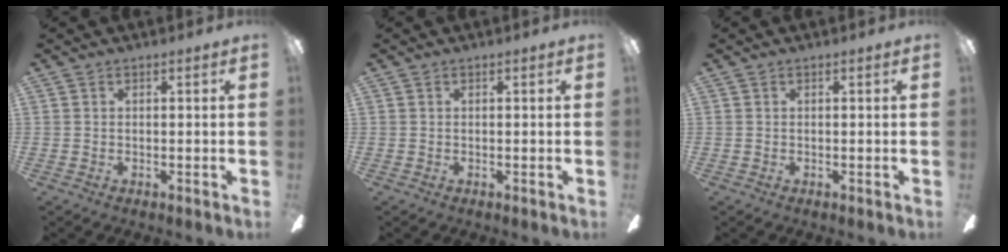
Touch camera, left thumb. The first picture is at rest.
{"total": 0.0}
{"total": 0.0}